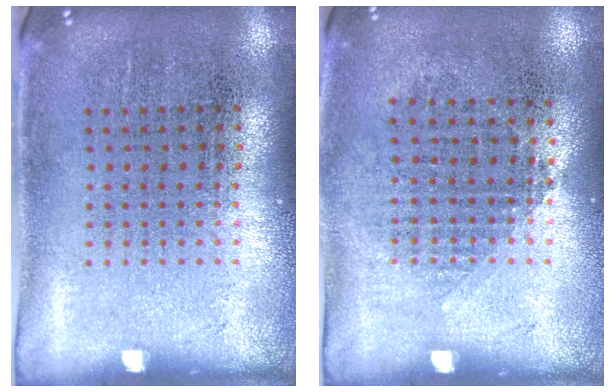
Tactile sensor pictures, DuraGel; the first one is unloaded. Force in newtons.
{"total": 0.9, "press": 0.8, "slide": 0.4}